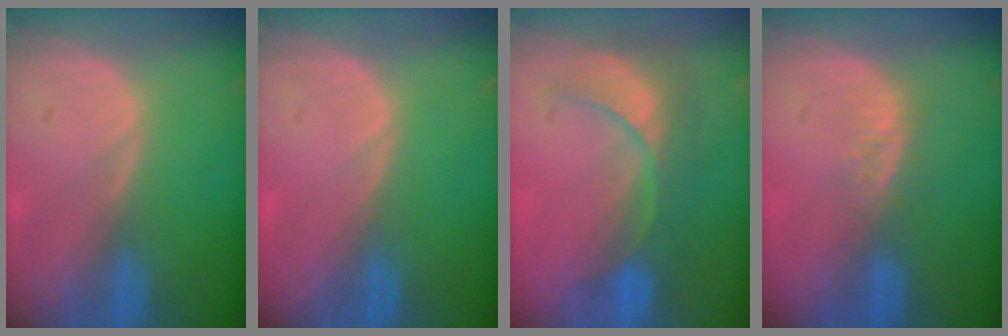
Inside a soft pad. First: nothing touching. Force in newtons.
{"total": 0.0}
{"total": 7.9, "press": 7.4, "slide": 2.6}
{"total": 3.2, "press": 2.6, "slide": 1.8}